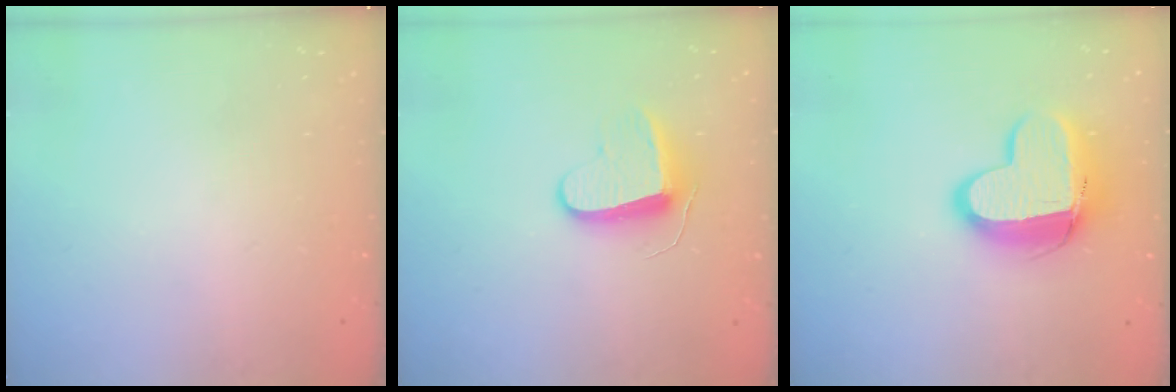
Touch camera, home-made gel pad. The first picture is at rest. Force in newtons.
{"total": 8.9, "press": 8.9, "slide": 0.1}
{"total": 15.6, "press": 15.5, "slide": 1.5}